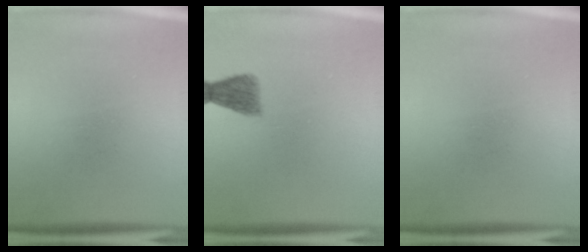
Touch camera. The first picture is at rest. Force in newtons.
{"total": 3.7}
{"total": 0.0}